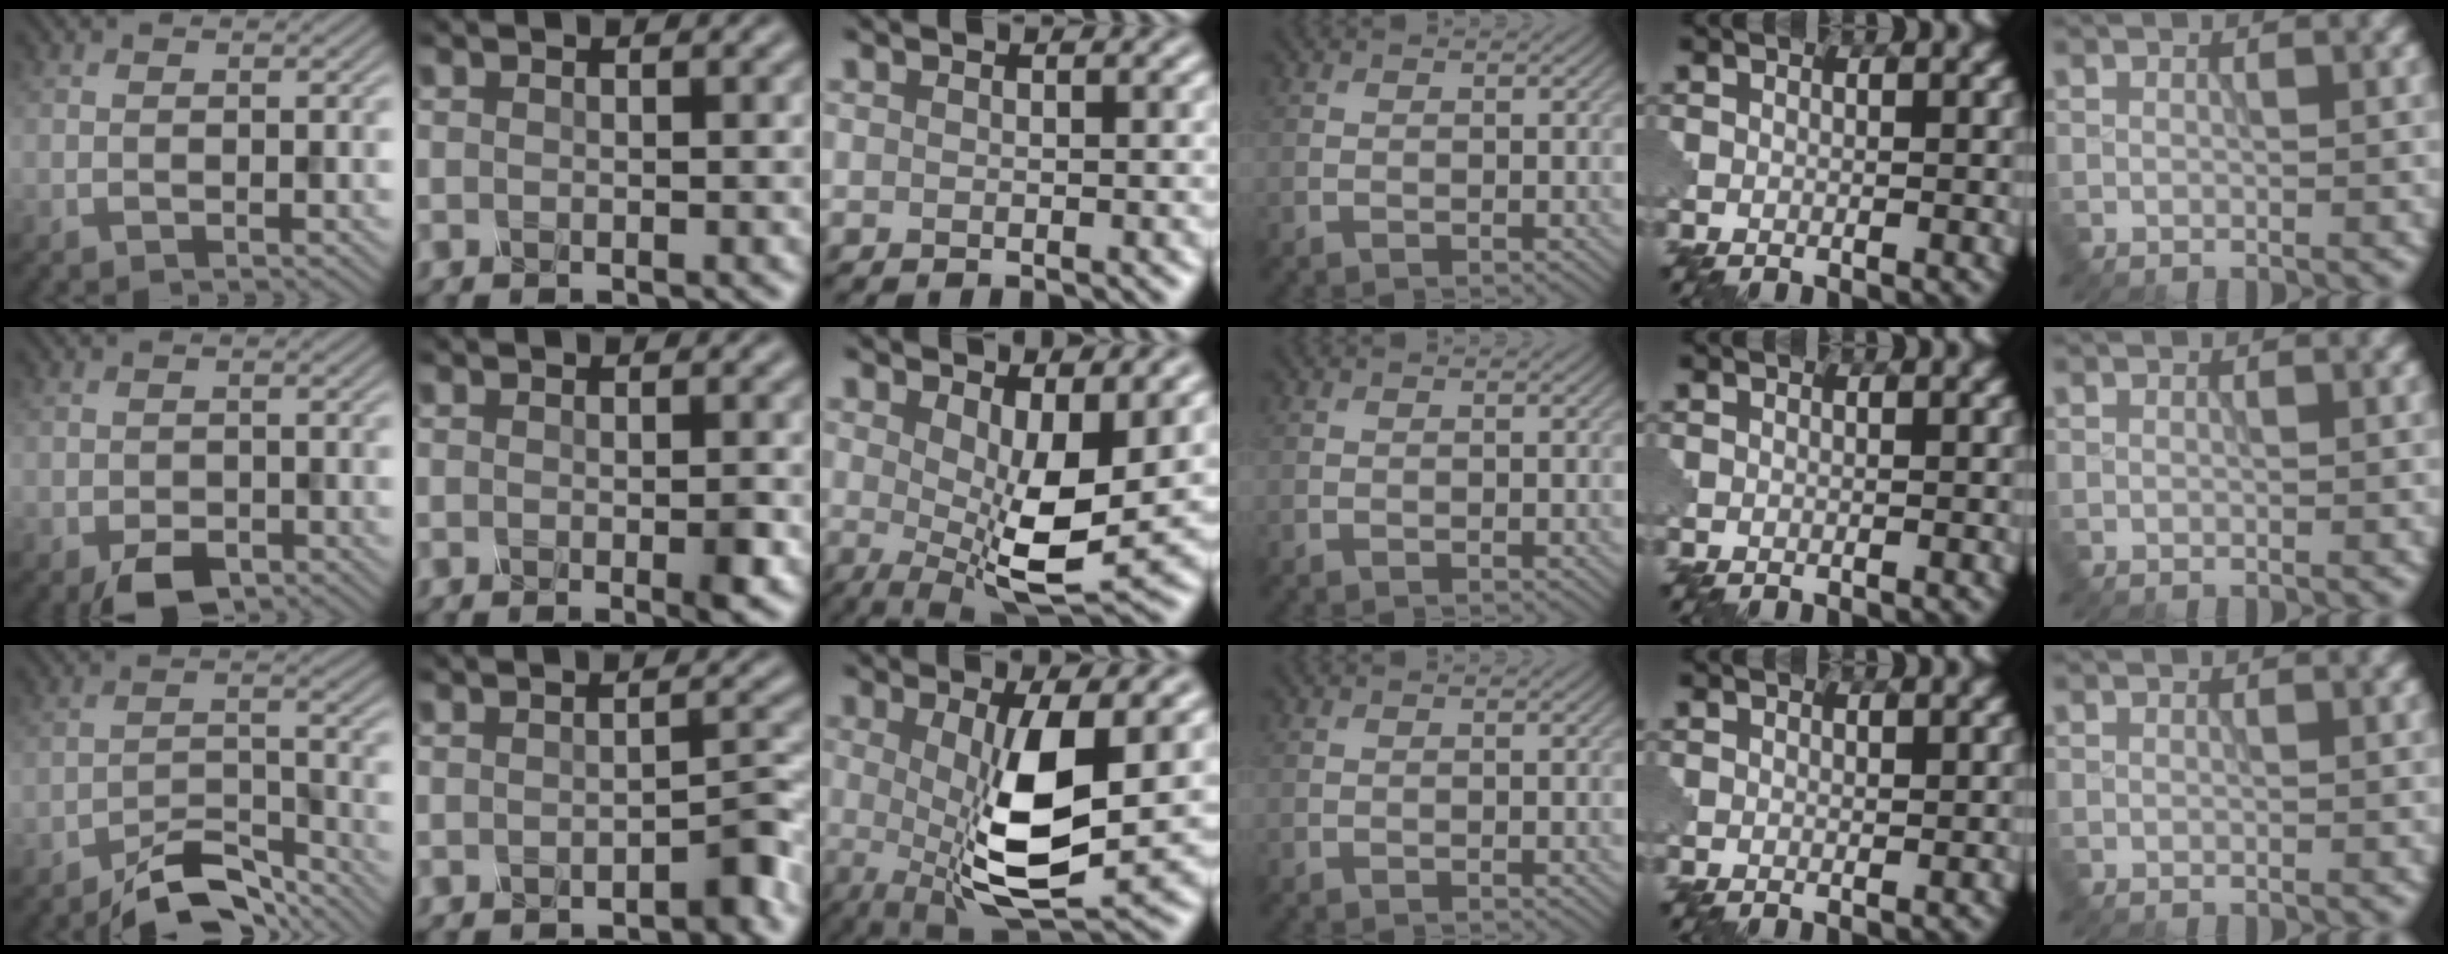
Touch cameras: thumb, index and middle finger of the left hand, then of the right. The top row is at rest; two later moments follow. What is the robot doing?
{"motion": "press", "object": "mechanical pencil"}